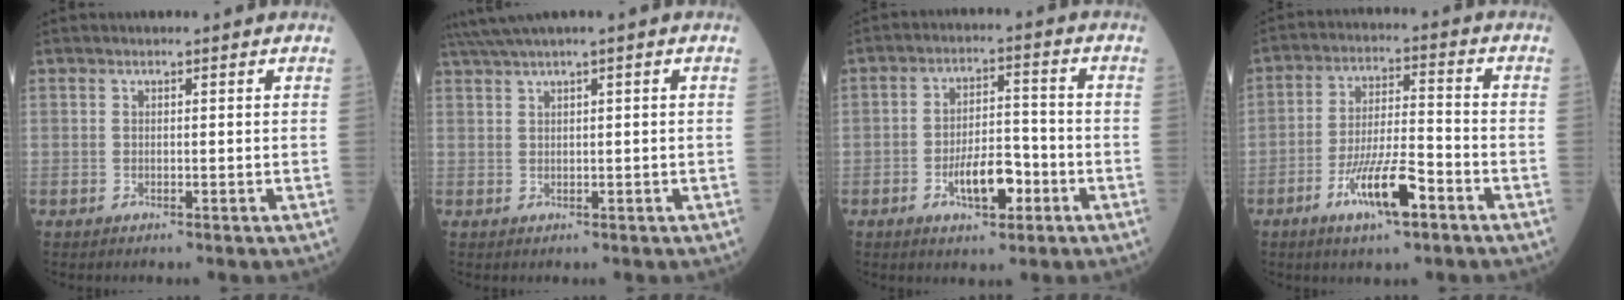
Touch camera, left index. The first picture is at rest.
{"total": 3.4, "force": [2.3, -0.6, 2.5], "torque": [-0.060, 0.019, 0.052]}
{"total": 7.3, "force": [-3.2, 2.9, 5.9], "torque": [-0.106, 0.006, -0.054]}
{"total": 9.5, "force": [-5.2, 1.8, 7.7], "torque": [-0.148, -0.007, -0.093]}